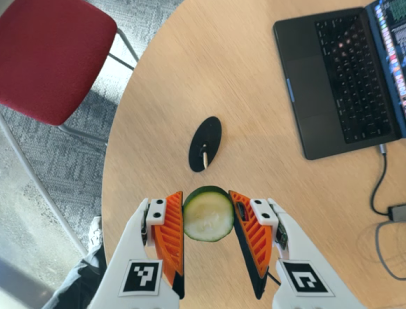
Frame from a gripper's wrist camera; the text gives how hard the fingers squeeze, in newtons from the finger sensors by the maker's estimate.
{"total": 9.6, "left": 9.7, "right": 9.4}